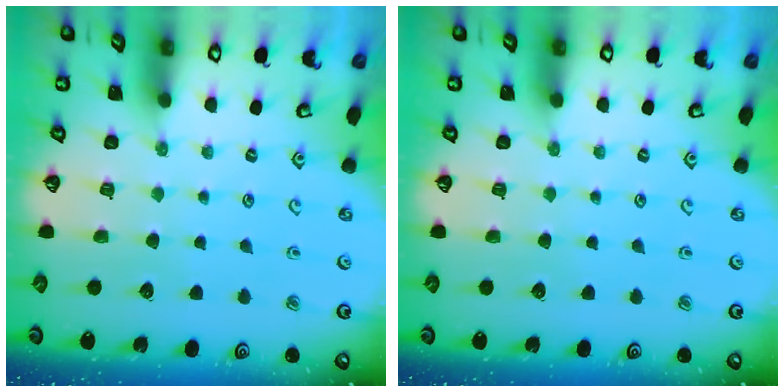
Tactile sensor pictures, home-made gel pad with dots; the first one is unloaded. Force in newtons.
{"total": 0.0}